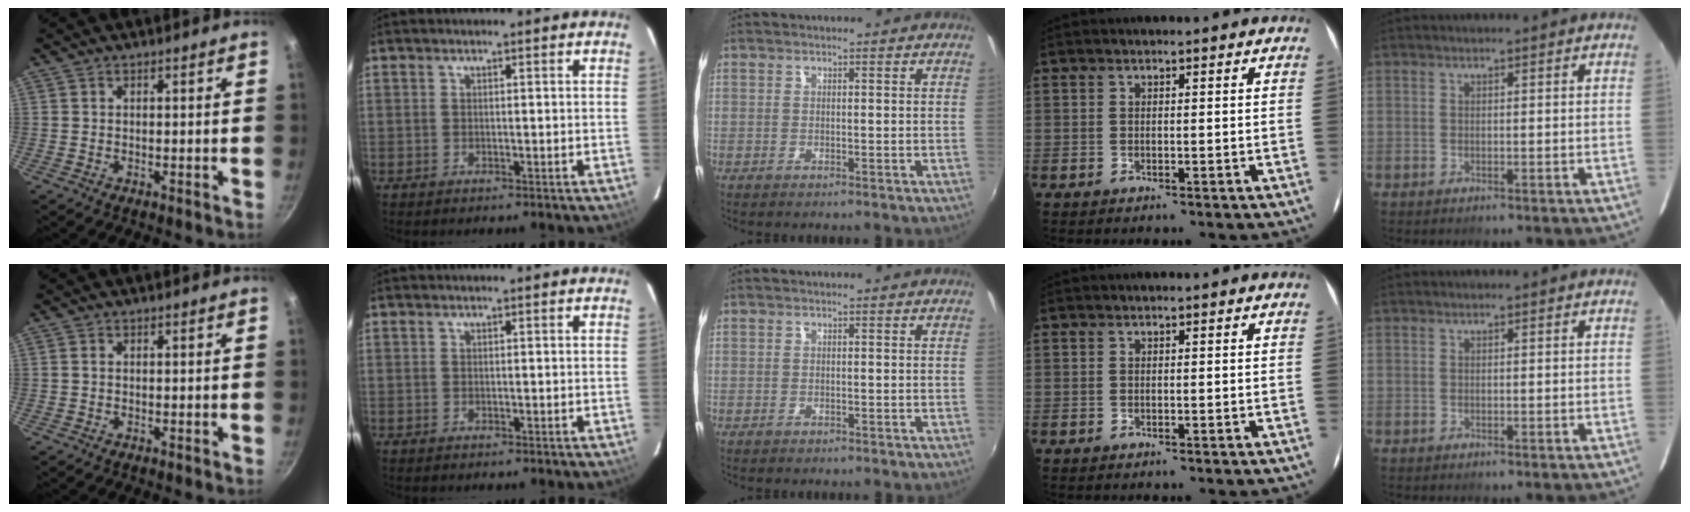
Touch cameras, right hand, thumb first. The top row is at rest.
{"thumb": {"total": 0.5, "force": [0.0, 0.4, 0.3], "torque": [-0.005, 0.003, -0.001]}, "middle": {"total": 0.8, "force": [-0.5, 0.5, 0.1], "torque": [-0.005, -0.003, -0.009]}}